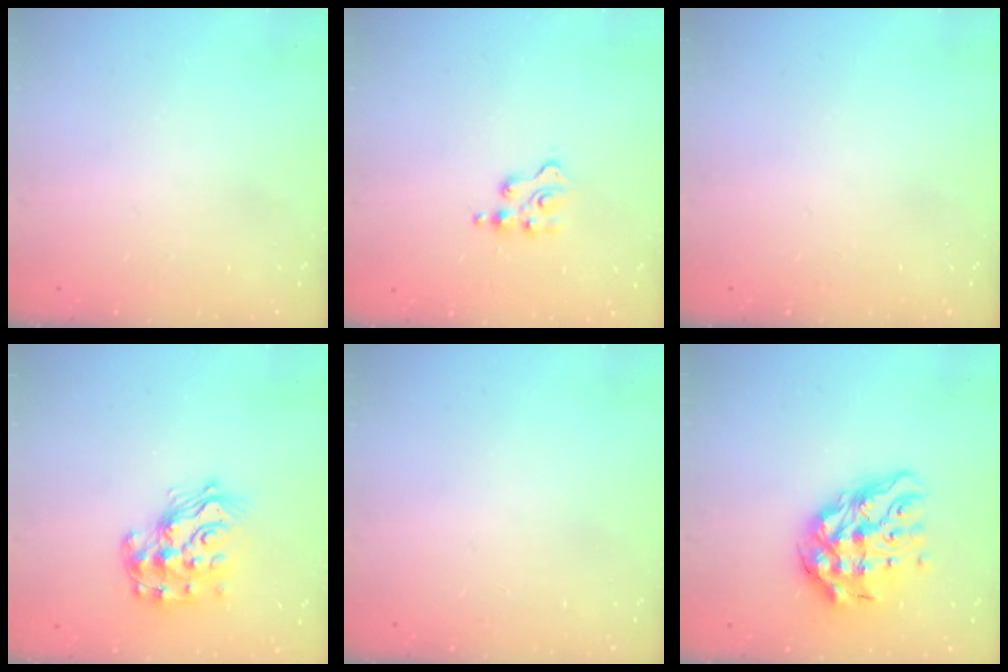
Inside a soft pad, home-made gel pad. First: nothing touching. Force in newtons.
{"total": 3.5, "press": 3.5, "slide": 0.5}
{"total": 0.0}
{"total": 16.4, "press": 16.4, "slide": 1.1}
{"total": 0.0}
{"total": 14.4, "press": 14.3, "slide": 1.8}